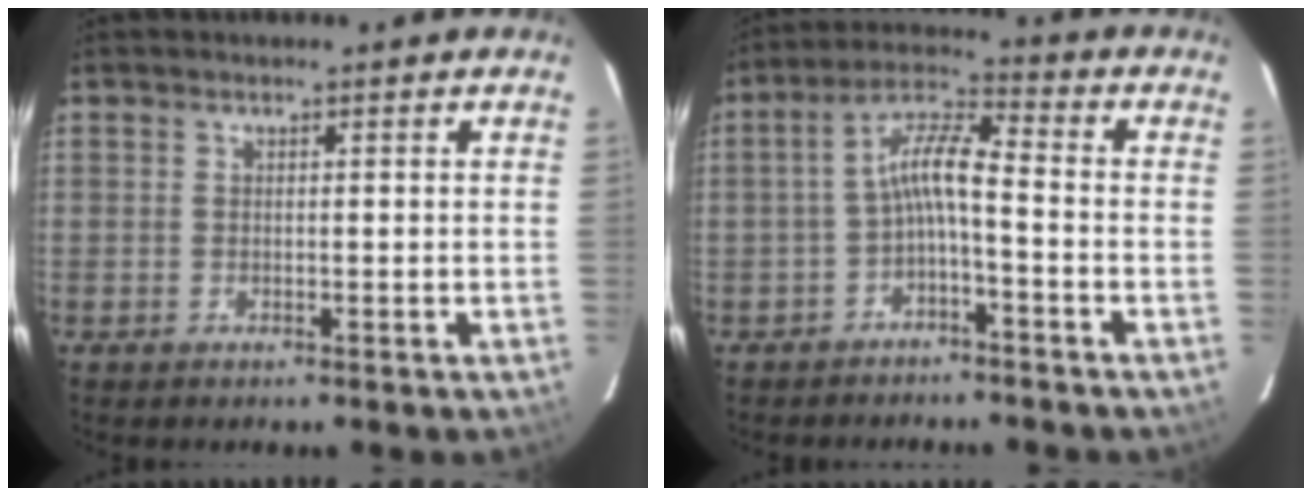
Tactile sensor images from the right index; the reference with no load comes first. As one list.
[{"total": 6.3, "force": [-2.5, 1.2, 5.7], "torque": [-0.131, 0.019, -0.047]}]